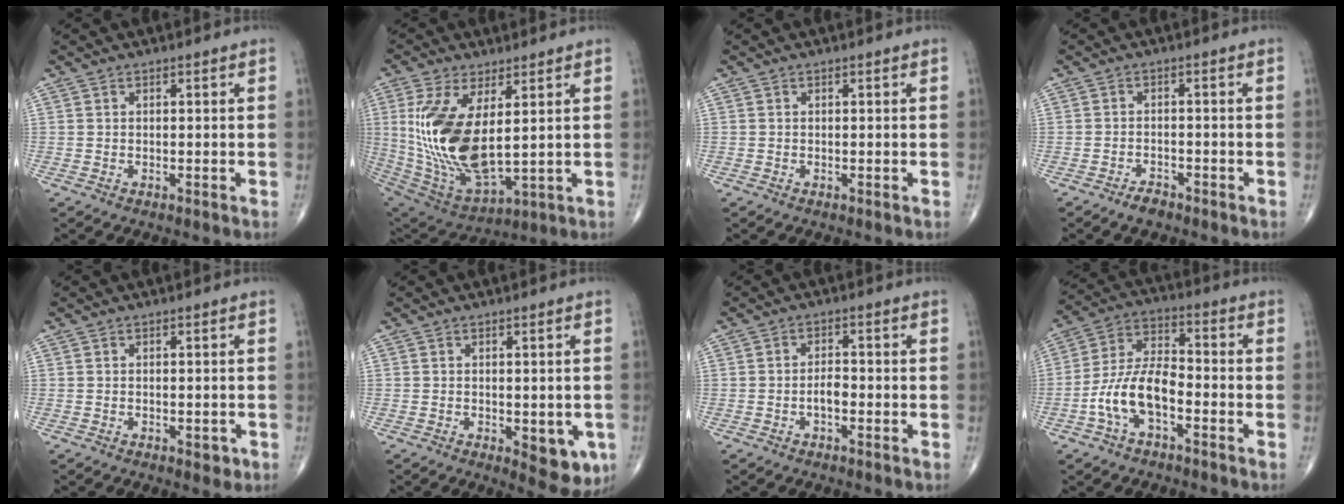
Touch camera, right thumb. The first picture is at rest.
{"total": 19.0, "force": [2.9, 8.5, 16.7], "torque": [-0.344, -0.026, 0.075]}
{"total": 0.0}
{"total": 2.7, "force": [-2.1, 1.1, 1.1], "torque": [-0.022, 0.009, -0.035]}
{"total": 1.8, "force": [-0.7, 1.0, 1.3], "torque": [-0.012, -0.001, -0.007]}
{"total": 7.1, "force": [-2.0, 3.3, 5.9], "torque": [-0.051, -0.009, -0.018]}
{"total": 2.6, "force": [-1.0, 1.3, 2.0], "torque": [-0.029, 0.011, -0.021]}
{"total": 11.1, "force": [-4.0, 5.6, 8.8], "torque": [-0.172, 0.044, -0.080]}